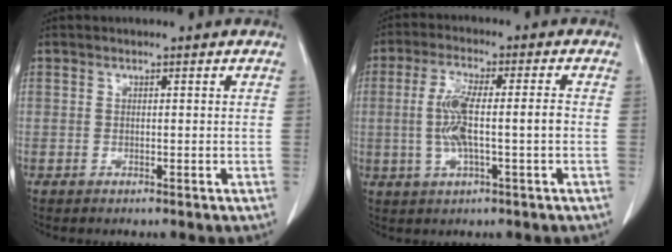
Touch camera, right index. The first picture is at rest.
{"total": 8.2, "force": [-0.6, 1.3, 8.0], "torque": [-0.160, 0.011, -0.009]}